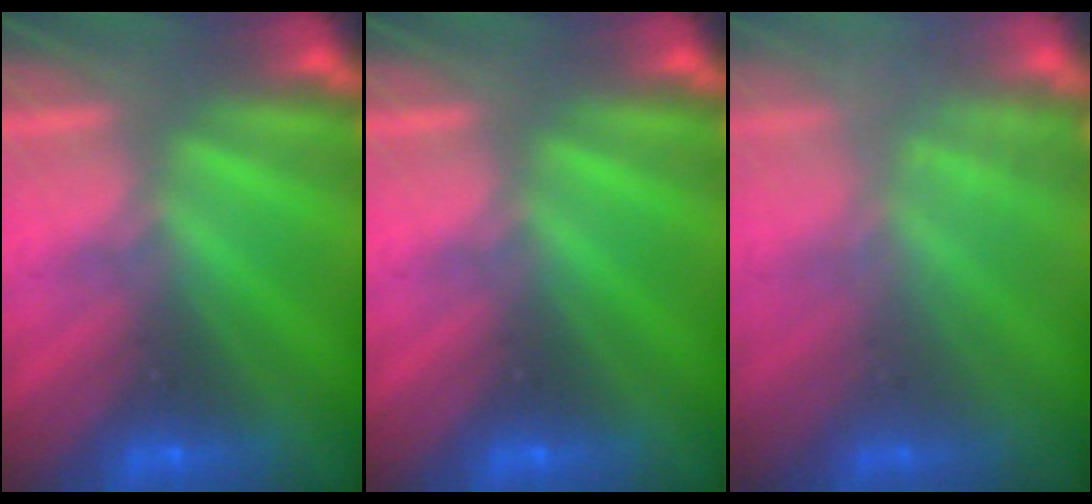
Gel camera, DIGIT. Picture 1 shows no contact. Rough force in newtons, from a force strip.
{"total": 0.0}
{"total": 2.2}